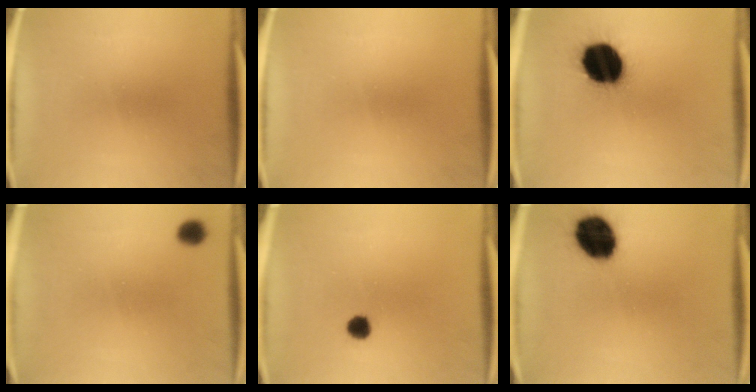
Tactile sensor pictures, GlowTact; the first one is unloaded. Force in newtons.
{"total": 0.0}
{"total": 18.5}
{"total": 2.2}
{"total": 3.0}
{"total": 13.9}